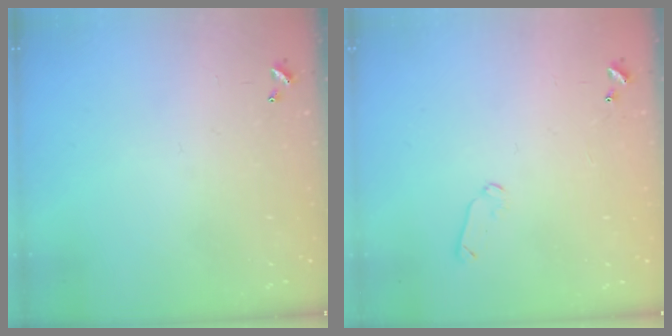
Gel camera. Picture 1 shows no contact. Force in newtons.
{"total": 5.2, "press": 5.1, "slide": 1.0}